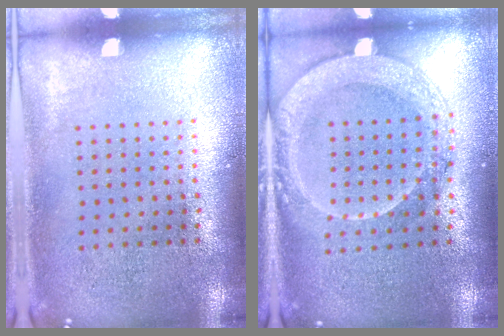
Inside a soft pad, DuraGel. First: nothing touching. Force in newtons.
{"total": 2.0, "press": 1.8, "slide": 0.9}